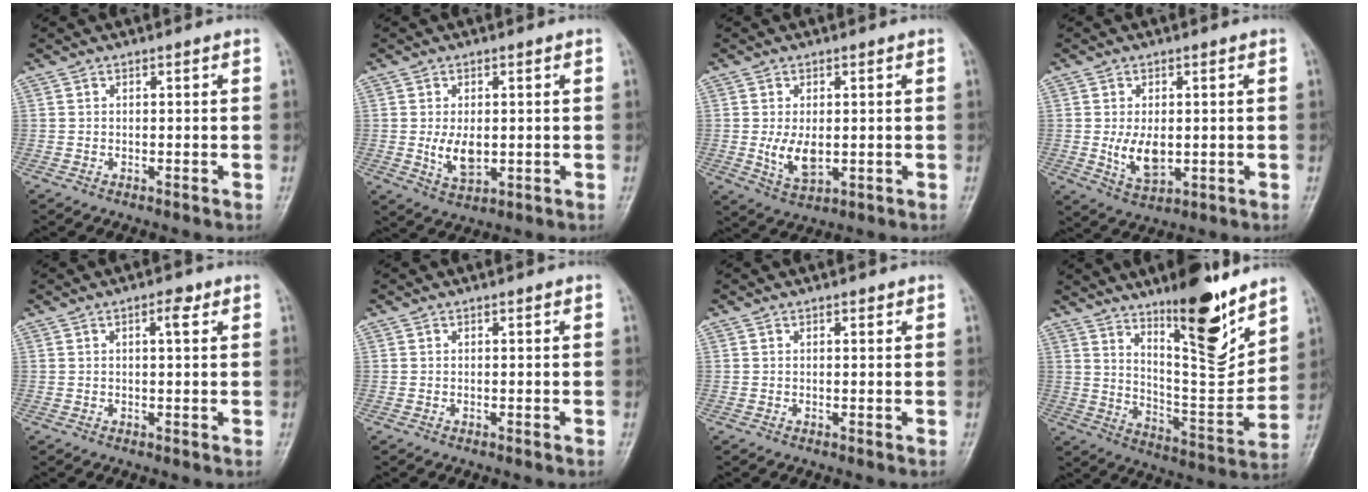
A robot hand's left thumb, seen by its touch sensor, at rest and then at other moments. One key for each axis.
{"total": 5.7, "fx": -0.1, "fy": 3.4, "fz": 4.7, "tx": -0.075, "ty": -0.012, "tz": 0.008}
{"total": 5.9, "fx": -0.2, "fy": 3.4, "fz": 4.8, "tx": -0.083, "ty": -0.014, "tz": 0.006}
{"total": 6.6, "fx": -0.1, "fy": 3.9, "fz": 5.4, "tx": -0.085, "ty": -0.014, "tz": 0.008}
{"total": 2.6, "fx": 1.2, "fy": 0.9, "fz": 2.2, "tx": -0.031, "ty": -0.001, "tz": 0.015}
{"total": 0.0}
{"total": 0.9, "fx": 0.5, "fy": 0.4, "fz": 0.6, "tx": -0.008, "ty": -0.001, "tz": 0.006}
{"total": 17.9, "fx": 12.0, "fy": 4.6, "fz": 12.5, "tx": -0.152, "ty": -0.095, "tz": 0.202}